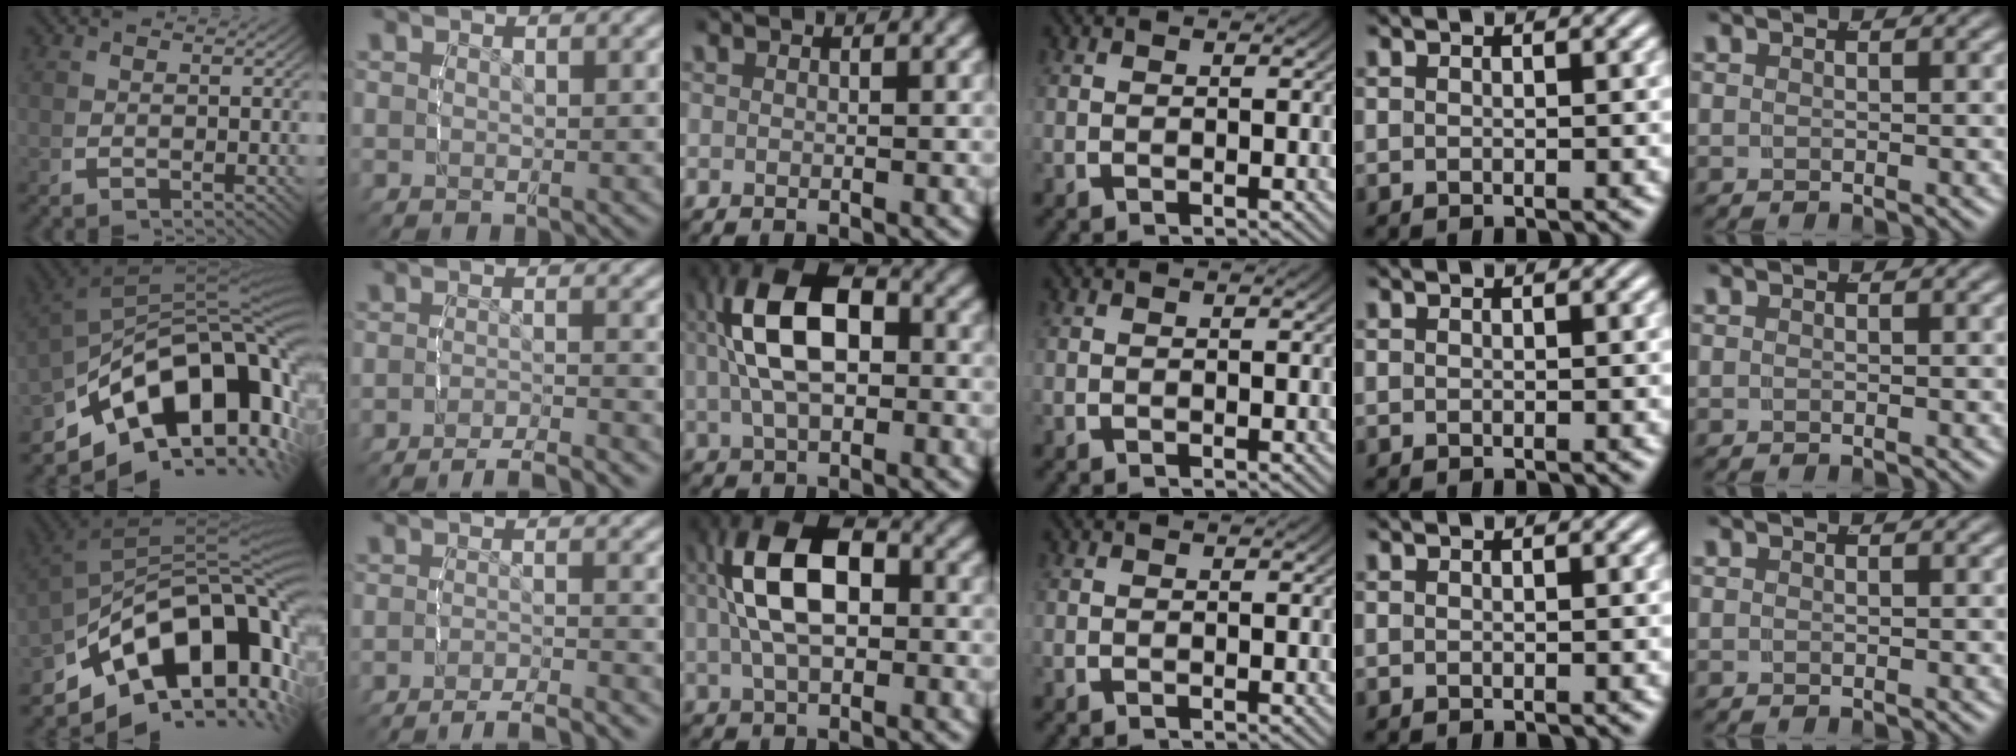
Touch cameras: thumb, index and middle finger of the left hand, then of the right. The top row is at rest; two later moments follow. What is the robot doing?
{"motion": "lift_and_place", "object": "legos"}